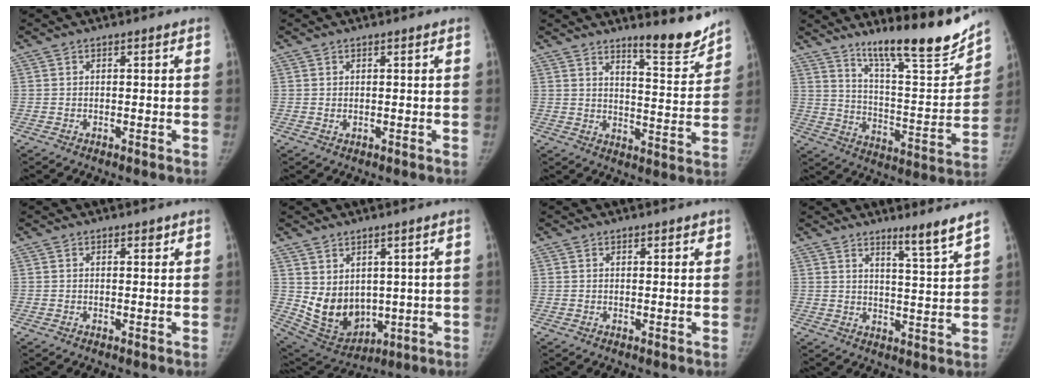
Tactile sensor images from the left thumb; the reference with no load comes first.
{"total": 0.9, "force": [0.4, 0.3, 0.7], "torque": [-0.015, -0.002, 0.010]}
{"total": 10.3, "force": [8.9, 1.5, 5.0], "torque": [-0.048, -0.078, 0.134]}
{"total": 19.6, "force": [15.7, 2.7, 11.3], "torque": [-0.135, -0.112, 0.254]}
{"total": 0.9, "force": [0.6, 0.4, 0.4], "torque": [-0.001, -0.004, 0.007]}
{"total": 10.7, "force": [1.4, 7.9, 7.0], "torque": [-0.092, -0.021, 0.062]}
{"total": 1.4, "force": [1.0, 0.7, 0.7], "torque": [0.000, -0.004, 0.011]}
{"total": 6.0, "force": [4.8, -0.5, 3.6], "torque": [-0.053, -0.050, 0.077]}